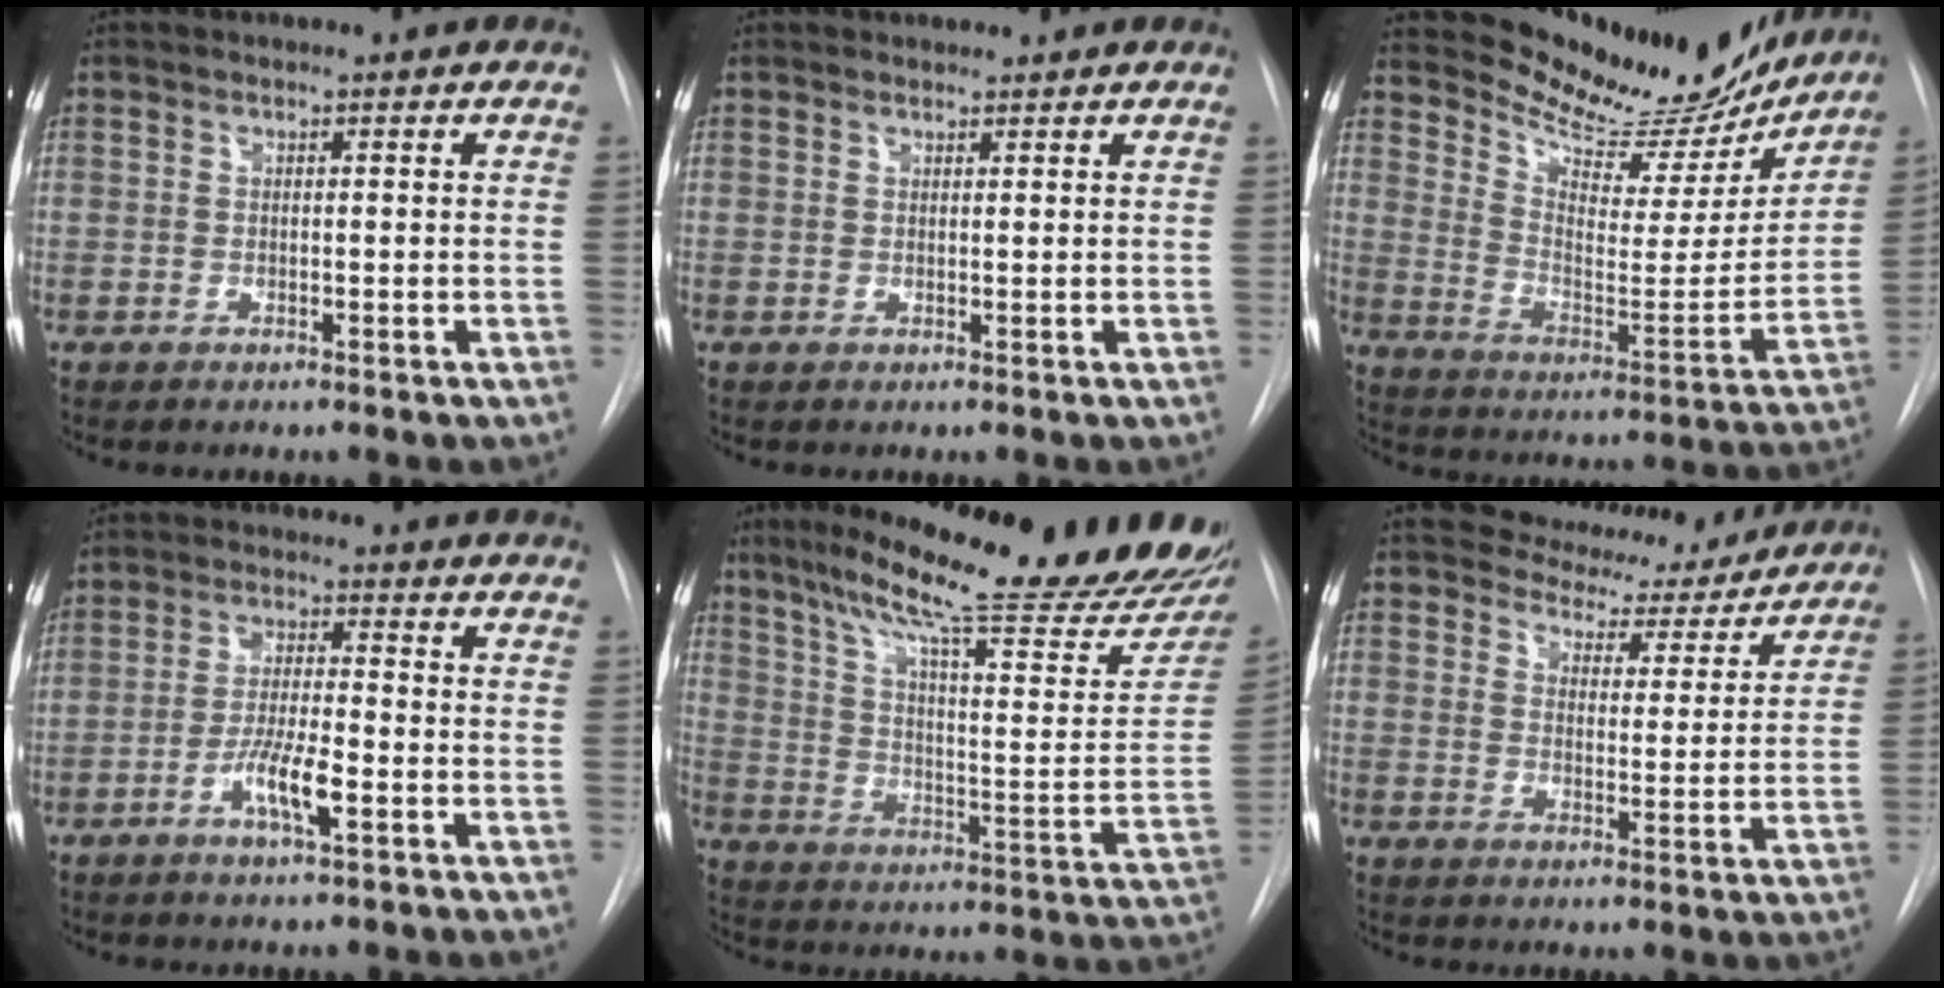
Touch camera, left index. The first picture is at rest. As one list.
[{"total": 0.7, "force": [0.7, 0.1, -0.2], "torque": [-0.005, 0.001, 0.012]}, {"total": 20.4, "force": [18.8, 5.7, 5.5], "torque": [-0.079, -0.044, 0.263]}, {"total": 6.4, "force": [-3.2, 0.8, 5.5], "torque": [-0.106, -0.008, -0.059]}, {"total": 29.9, "force": [23.8, 3.4, 17.9], "torque": [-0.250, -0.055, 0.316]}, {"total": 11.3, "force": [10.4, 4.0, 1.6], "torque": [-0.007, -0.016, 0.123]}]